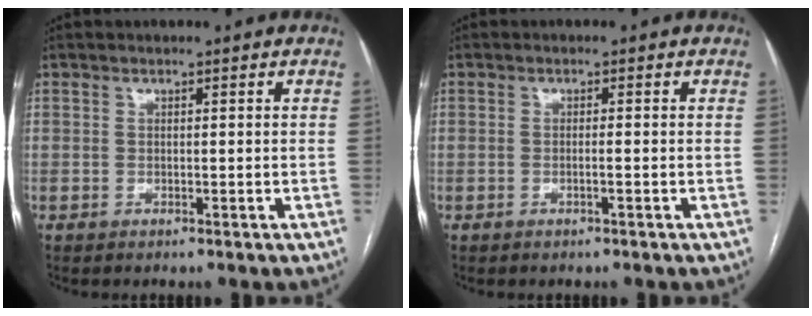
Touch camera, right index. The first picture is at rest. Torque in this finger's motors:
{"motor_torque": [-0.19, -0.17, -0.02, 0.00]}